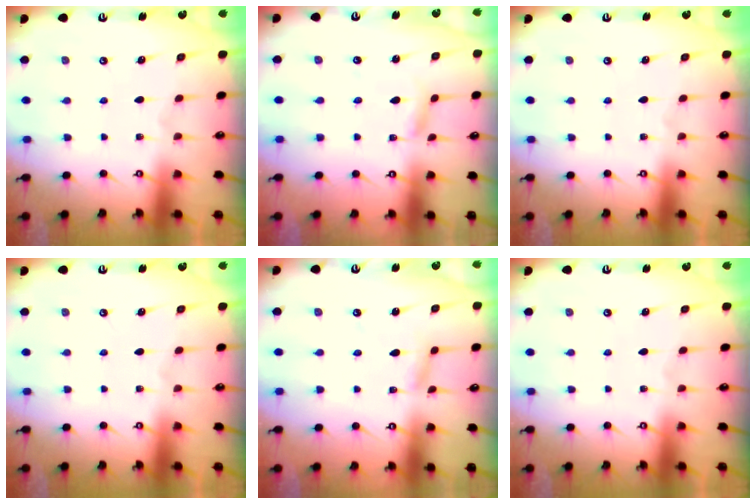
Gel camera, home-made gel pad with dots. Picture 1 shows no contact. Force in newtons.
{"total": 3.3, "press": 3.2, "slide": 0.4}
{"total": 0.0}
{"total": 0.0}
{"total": 2.9, "press": 2.9, "slide": 0.3}
{"total": 0.0}